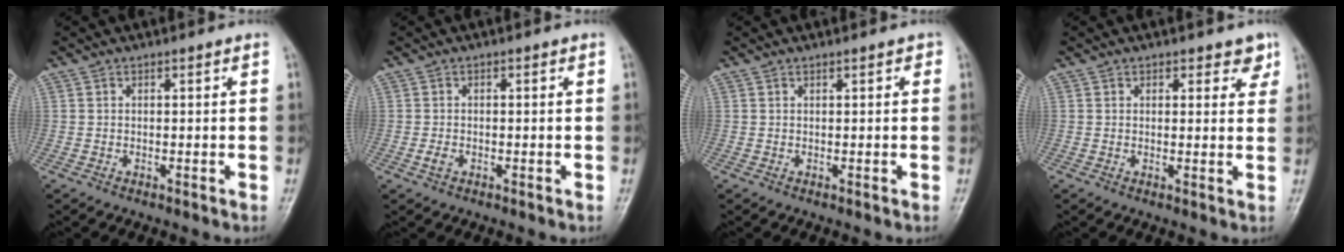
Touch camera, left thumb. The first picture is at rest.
{"total": 1.4, "force": [-0.6, 1.0, 0.9], "torque": [-0.018, -0.001, -0.013]}
{"total": 0.9, "force": [0.5, 0.4, 0.6], "torque": [-0.003, 0.000, 0.003]}
{"total": 3.5, "force": [2.2, 2.0, 1.7], "torque": [0.010, -0.010, 0.025]}